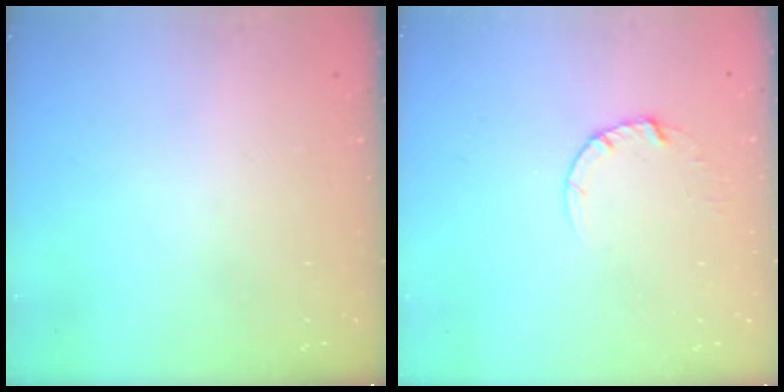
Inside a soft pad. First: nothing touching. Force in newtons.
{"total": 2.7, "press": 2.7, "slide": 0.2}